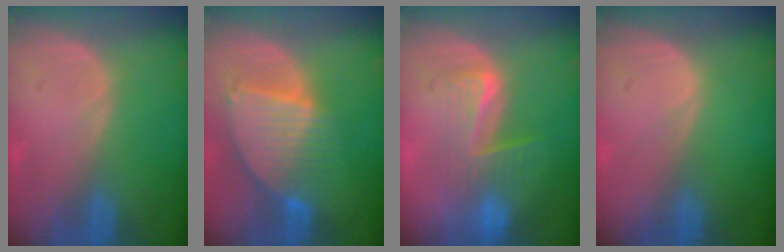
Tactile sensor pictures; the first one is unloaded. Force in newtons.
{"total": 8.6, "press": 7.4, "slide": 4.3}
{"total": 6.7, "press": 6.5, "slide": 1.4}
{"total": 0.0}